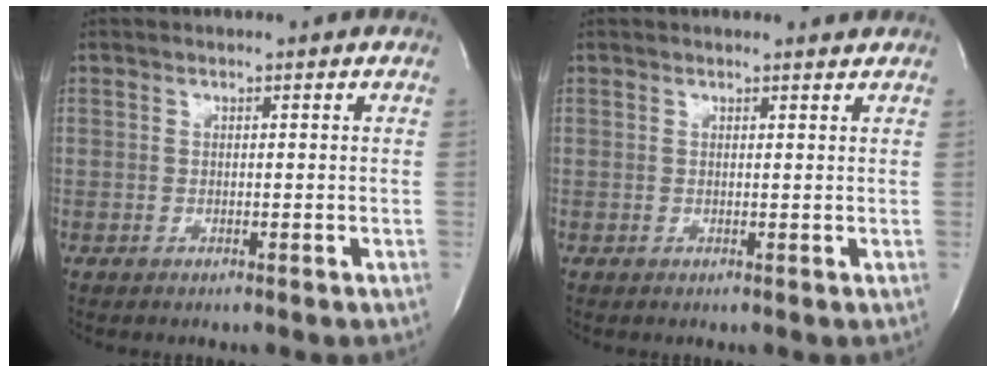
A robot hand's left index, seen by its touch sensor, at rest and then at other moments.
{"total": 1.1, "force": [1.1, -0.1, 0.0], "torque": [-0.008, -0.010, 0.009]}